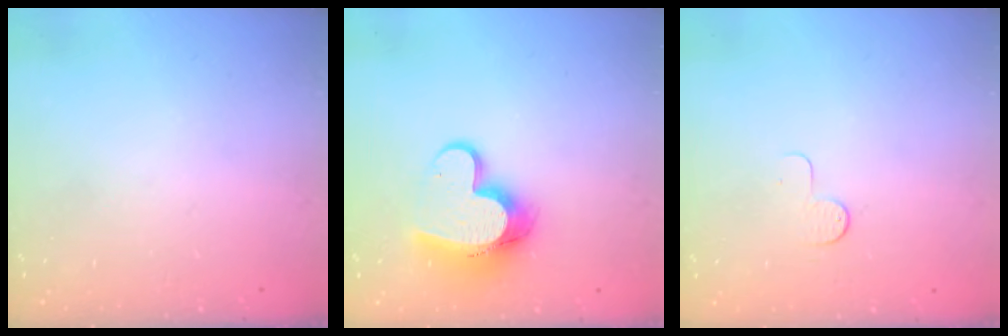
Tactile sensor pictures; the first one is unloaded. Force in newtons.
{"total": 12.6, "press": 12.6, "slide": 1.2}
{"total": 4.0, "press": 4.0, "slide": 0.4}